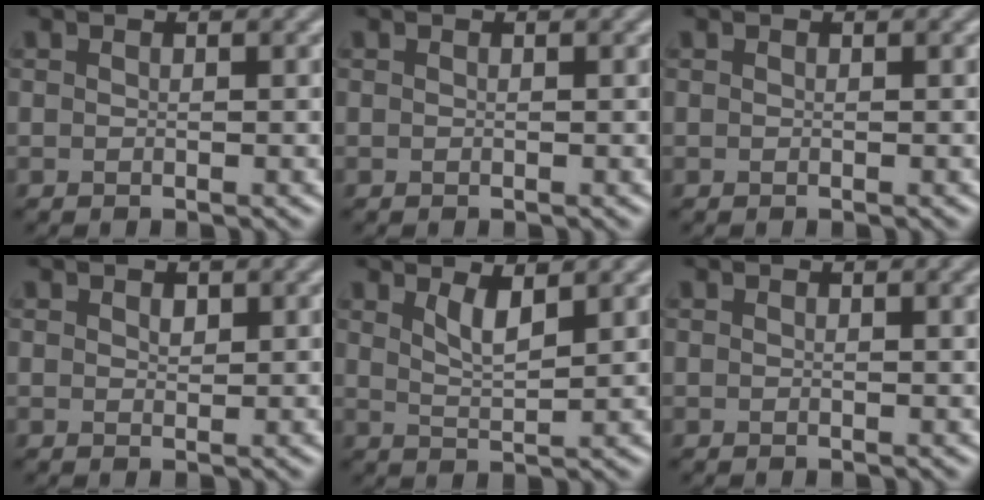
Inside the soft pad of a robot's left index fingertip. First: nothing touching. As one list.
[{"total": 0.0}, {"total": 0.0}, {"total": 0.9, "force": [0.5, 0.5, 0.5], "torque": [-0.008, -0.001, 0.010]}, {"total": 2.4, "force": [1.5, 0.6, 1.8], "torque": [-0.032, -0.008, 0.031]}, {"total": 1.2, "force": [0.5, 0.3, 1.0], "torque": [-0.011, 0.004, 0.006]}]